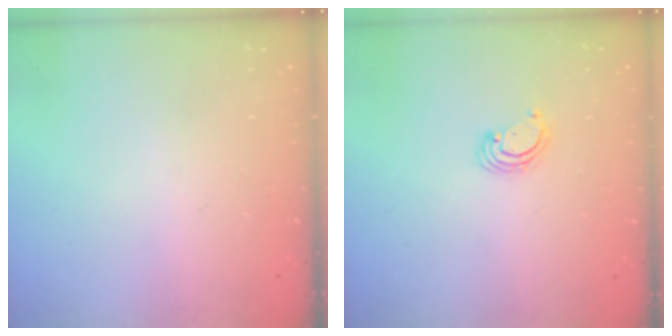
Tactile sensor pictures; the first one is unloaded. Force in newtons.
{"total": 3.3, "press": 3.3, "slide": 0.3}